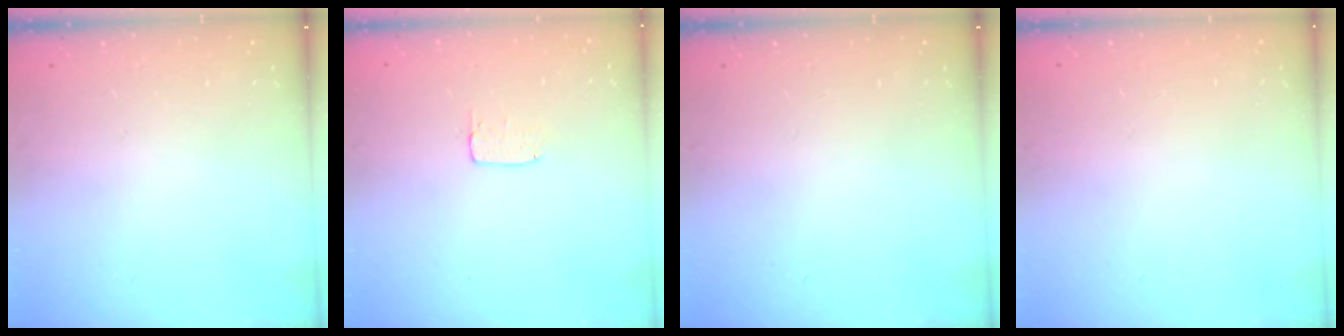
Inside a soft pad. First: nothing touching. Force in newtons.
{"total": 3.7, "press": 3.6, "slide": 0.2}
{"total": 0.0}
{"total": 0.6, "press": 0.6, "slide": 0.1}